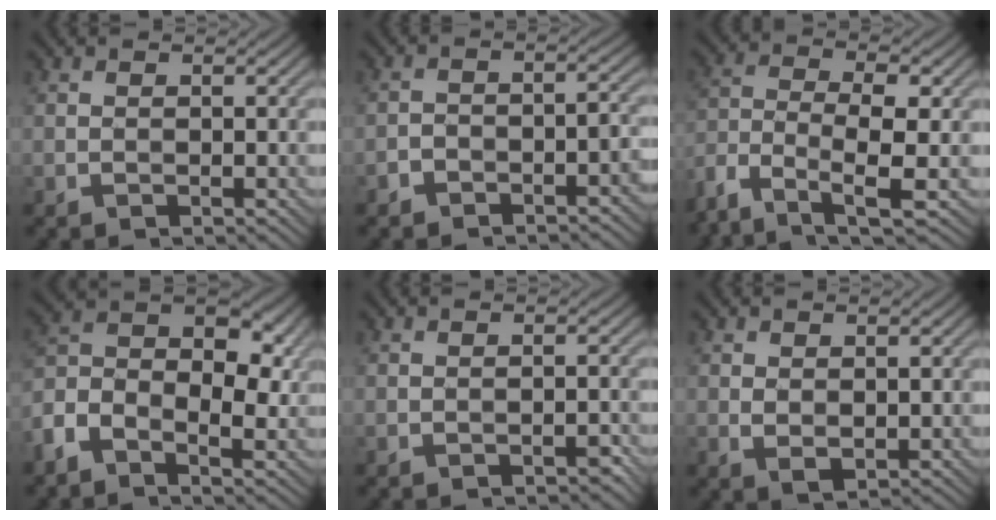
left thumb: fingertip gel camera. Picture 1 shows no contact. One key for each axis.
{"total": 4.4, "fx": -3.2, "fy": 2.2, "fz": 2.1, "tx": -0.024, "ty": 0.004, "tz": -0.055}
{"total": 8.1, "fx": -4.6, "fy": 2.8, "fz": 6.0, "tx": -0.124, "ty": -0.007, "tz": -0.097}
{"total": 10.3, "fx": -2.4, "fy": 6.6, "fz": 7.5, "tx": -0.149, "ty": 0.002, "tz": -0.062}
{"total": 0.8, "fx": -0.6, "fy": 0.3, "fz": 0.5, "tx": -0.006, "ty": 0.001, "tz": -0.009}
{"total": 1.9, "fx": 0.6, "fy": 1.2, "fz": 1.4, "tx": -0.028, "ty": -0.006, "tz": 0.016}